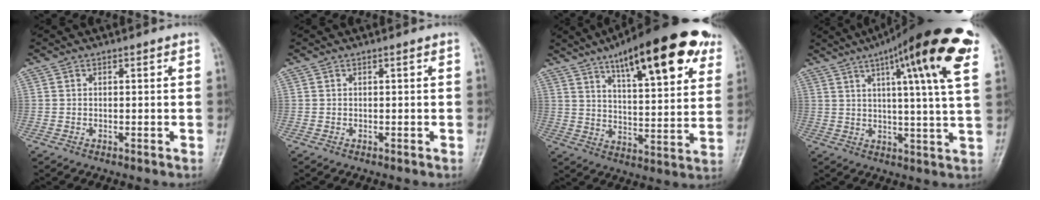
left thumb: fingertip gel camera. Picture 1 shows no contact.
{"total": 0.0}
{"total": 23.9, "force": [13.2, 7.3, 18.6], "torque": [-0.245, -0.026, 0.193]}
{"total": 21.1, "force": [10.4, 2.7, 18.2], "torque": [-0.258, -0.015, 0.139]}